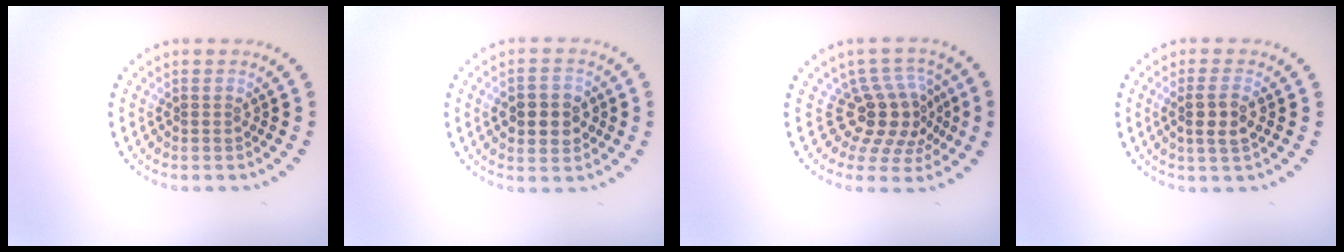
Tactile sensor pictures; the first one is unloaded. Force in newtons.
{"total": 3.4, "press": 3.4, "slide": 0.1}
{"total": 4.4, "press": 3.3, "slide": 2.9}
{"total": 2.5, "press": 2.3, "slide": 1.0}